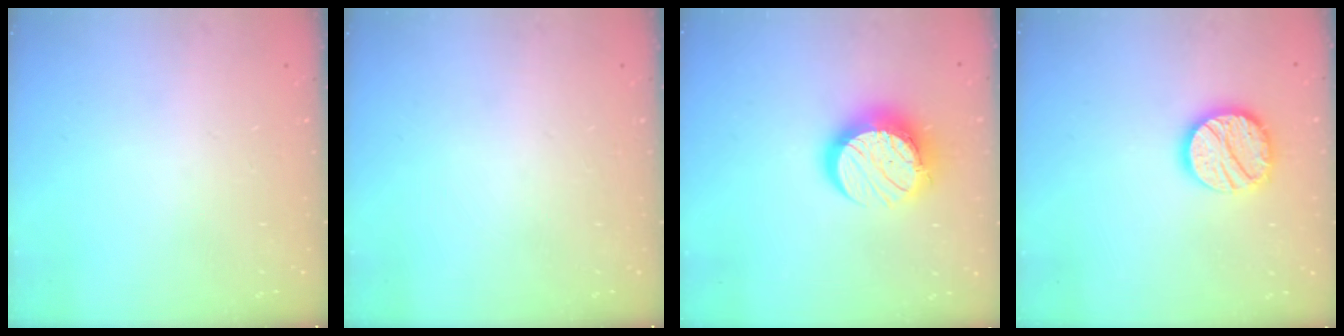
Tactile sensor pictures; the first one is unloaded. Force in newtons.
{"total": 0.0}
{"total": 14.5, "press": 14.5, "slide": 1.1}
{"total": 15.2, "press": 15.2, "slide": 1.2}